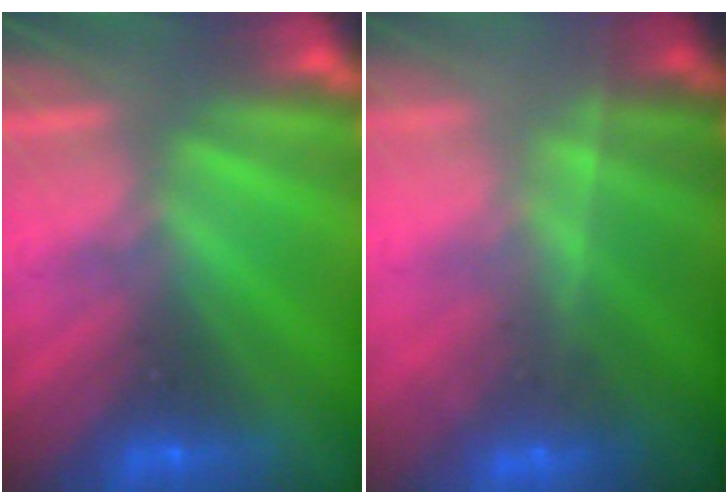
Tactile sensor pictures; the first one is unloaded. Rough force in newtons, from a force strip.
{"total": 9.5}